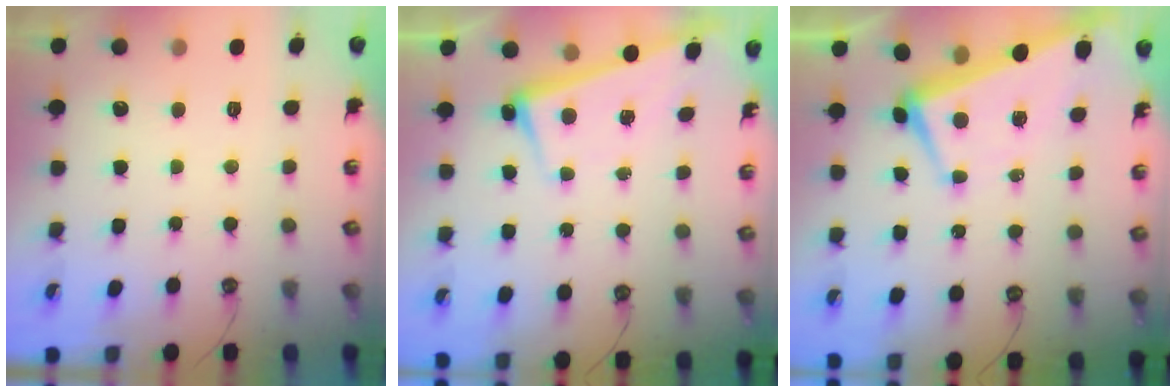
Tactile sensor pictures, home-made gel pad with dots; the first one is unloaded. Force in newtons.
{"total": 2.5, "press": 2.5, "slide": 0.7}
{"total": 1.1, "press": 0.6, "slide": 0.9}